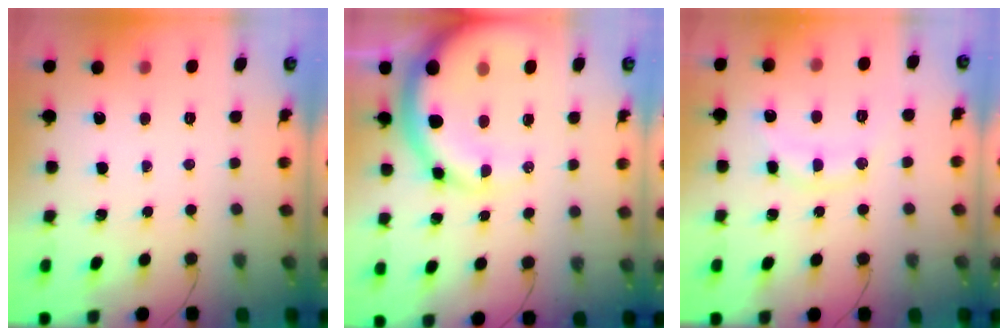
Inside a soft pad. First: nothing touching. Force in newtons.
{"total": 15.3, "press": 14.9, "slide": 3.4}
{"total": 10.7, "press": 10.7, "slide": 0.8}